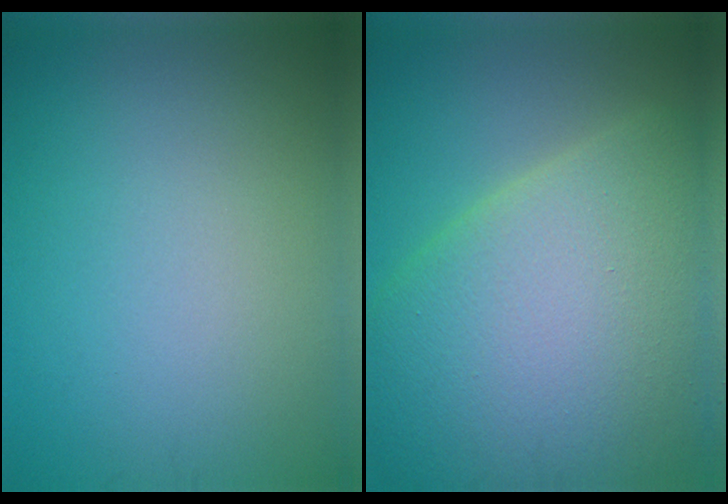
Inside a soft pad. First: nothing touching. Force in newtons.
{"total": 14.5, "press": 14.4, "slide": 0.8}